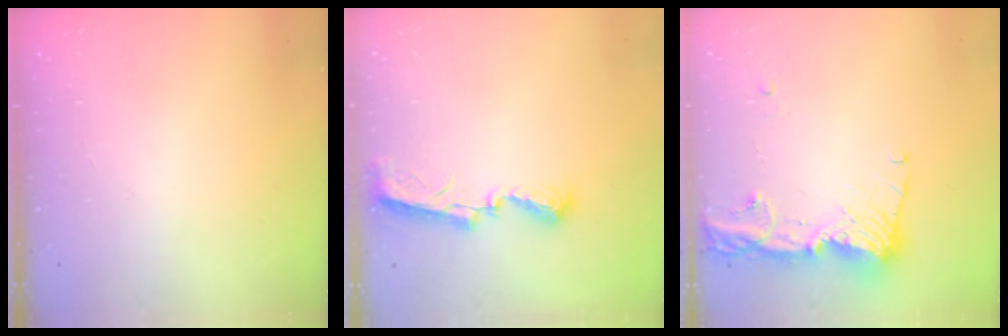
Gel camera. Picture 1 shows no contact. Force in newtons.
{"total": 8.9, "press": 8.9, "slide": 0.2}
{"total": 14.5, "press": 14.4, "slide": 1.7}